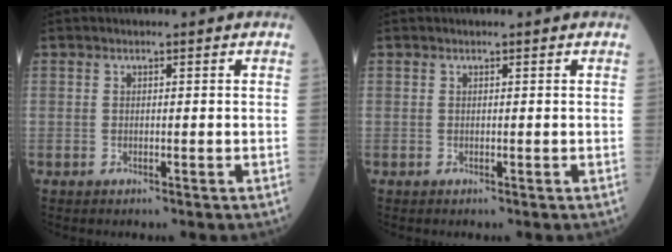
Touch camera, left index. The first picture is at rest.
{"total": 0.0}